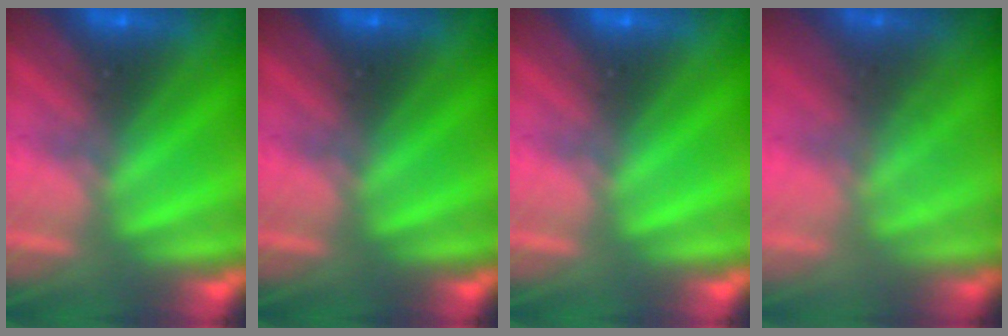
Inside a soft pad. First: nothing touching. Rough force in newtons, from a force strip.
{"total": 0.0}
{"total": 0.0}
{"total": 1.3}